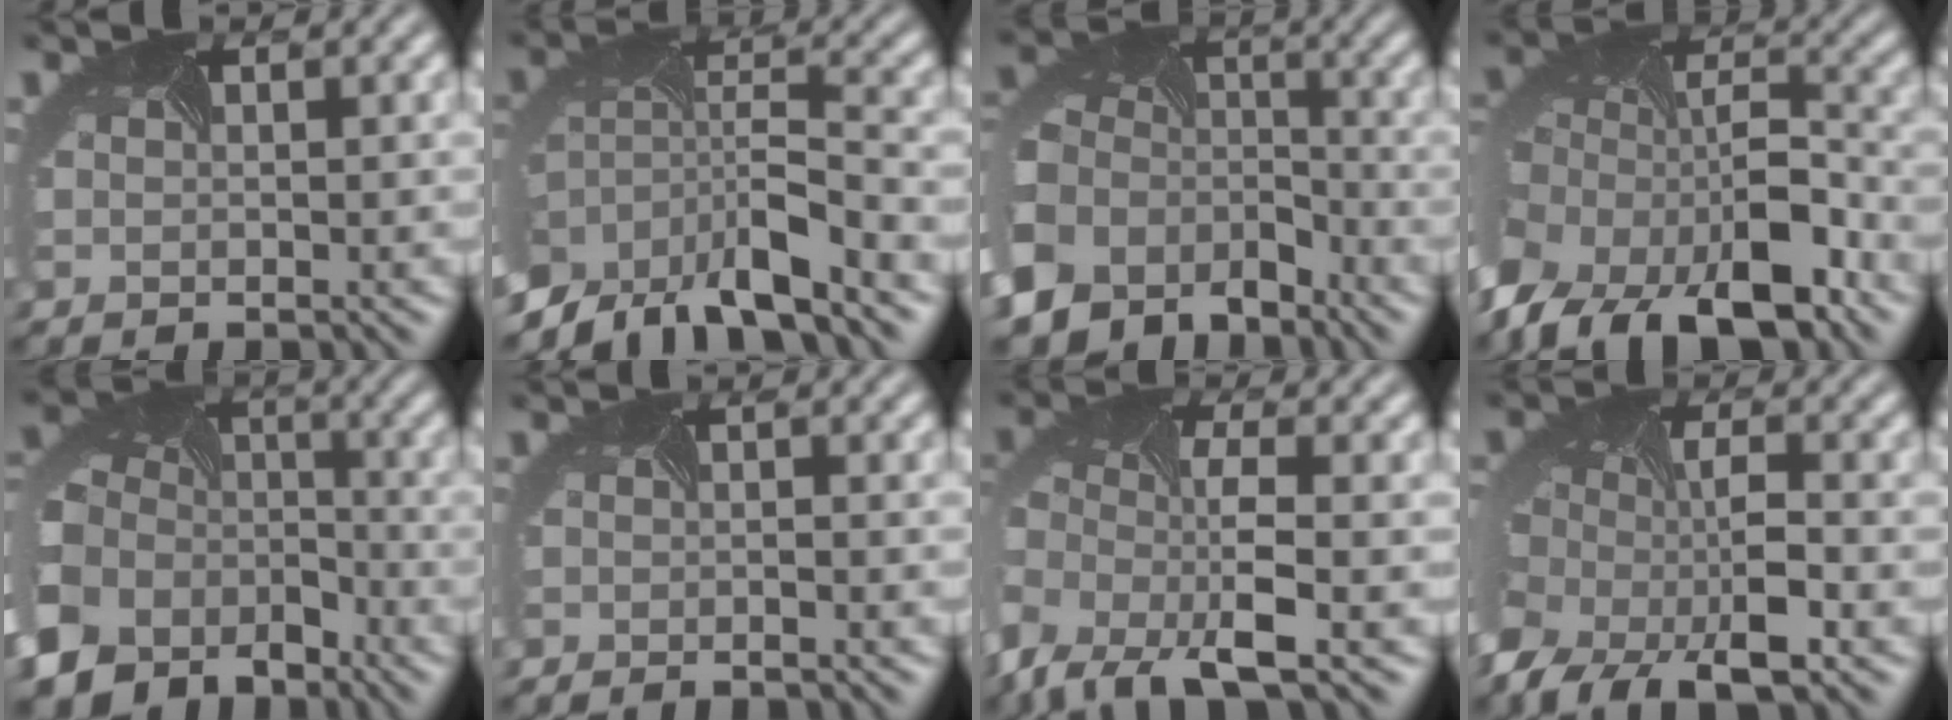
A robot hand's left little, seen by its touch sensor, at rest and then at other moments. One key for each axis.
{"total": 7.4, "fx": -5.7, "fy": 2.5, "fz": 4.0, "tx": -0.066, "ty": -0.010, "tz": -0.107}
{"total": 11.7, "fx": -6.6, "fy": 8.5, "fz": 4.6, "tx": -0.129, "ty": -0.043, "tz": -0.101}
{"total": 13.8, "fx": -7.9, "fy": 6.8, "fz": 9.0, "tx": -0.179, "ty": -0.033, "tz": -0.126}
{"total": 14.8, "fx": -7.8, "fy": 11.4, "fz": 5.4, "tx": -0.147, "ty": -0.063, "tz": -0.116}
{"total": 1.3, "fx": -1.2, "fy": 0.0, "fz": 0.5, "tx": -0.005, "ty": -0.018, "tz": -0.013}
{"total": 7.8, "fx": -4.7, "fy": 2.8, "fz": 5.6, "tx": -0.114, "ty": -0.011, "tz": -0.095}
{"total": 11.4, "fx": -6.3, "fy": 5.6, "fz": 7.7, "tx": -0.167, "ty": -0.052, "tz": -0.094}